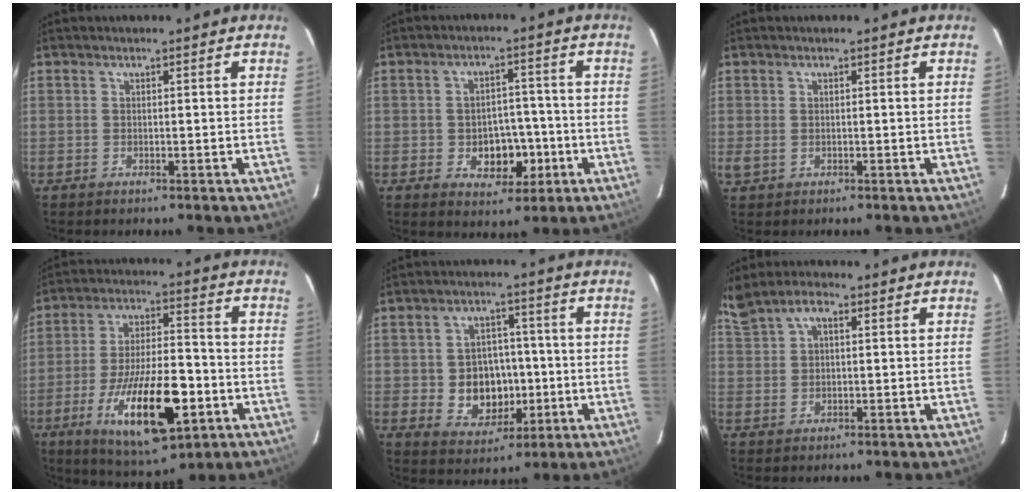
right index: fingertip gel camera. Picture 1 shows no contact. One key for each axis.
{"total": 7.4, "fx": -2.4, "fy": 5.5, "fz": 4.2, "tx": -0.078, "ty": 0.009, "tz": -0.018}
{"total": 1.3, "fx": -0.1, "fy": 1.0, "fz": 0.9, "tx": -0.017, "ty": -0.003, "tz": 0.001}
{"total": 19.7, "fx": -8.0, "fy": 7.2, "fz": 16.5, "tx": -0.311, "ty": -0.020, "tz": -0.119}
{"total": 9.7, "fx": -1.6, "fy": 8.2, "fz": 4.9, "tx": -0.109, "ty": 0.013, "tz": -0.008}
{"total": 5.6, "fx": 3.1, "fy": 2.8, "fz": 3.7, "tx": -0.073, "ty": 0.014, "tz": 0.061}